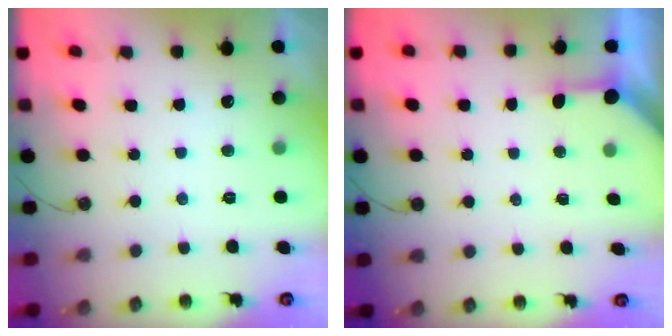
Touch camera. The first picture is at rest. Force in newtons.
{"total": 2.6, "press": 2.5, "slide": 0.3}